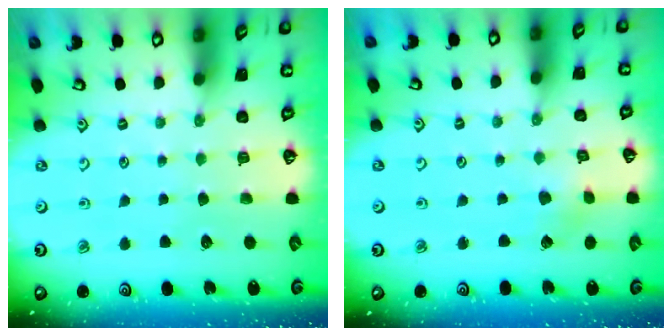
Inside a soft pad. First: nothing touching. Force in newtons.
{"total": 1.9, "press": 1.9, "slide": 0.2}